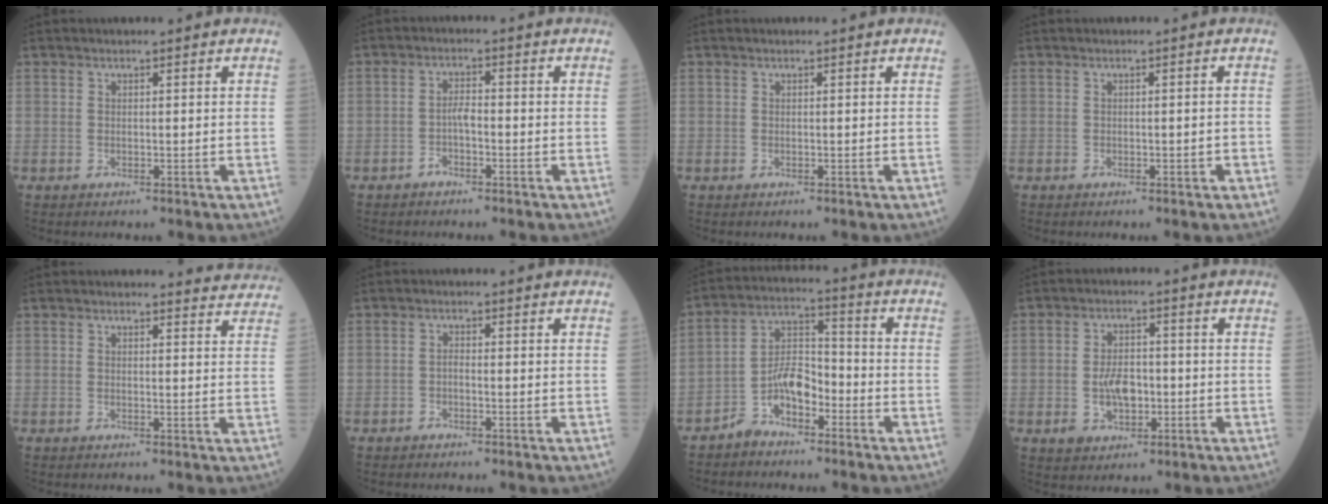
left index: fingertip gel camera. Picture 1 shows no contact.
{"total": 2.2, "force": [-1.1, 0.8, 1.8], "torque": [-0.031, 0.004, -0.022]}
{"total": 0.0}
{"total": 1.1, "force": [-0.4, 0.2, 0.9], "torque": [-0.015, -0.001, -0.002]}
{"total": 5.2, "force": [5.1, 0.8, -0.3], "torque": [0.016, -0.019, 0.031]}
{"total": 0.9, "force": [-0.5, 0.3, 0.7], "torque": [-0.012, 0.002, -0.012]}
{"total": 6.6, "force": [-4.1, 3.2, 4.1], "torque": [-0.084, 0.014, -0.082]}
{"total": 4.8, "force": [-1.1, 2.8, 3.7], "torque": [-0.073, 0.006, -0.015]}